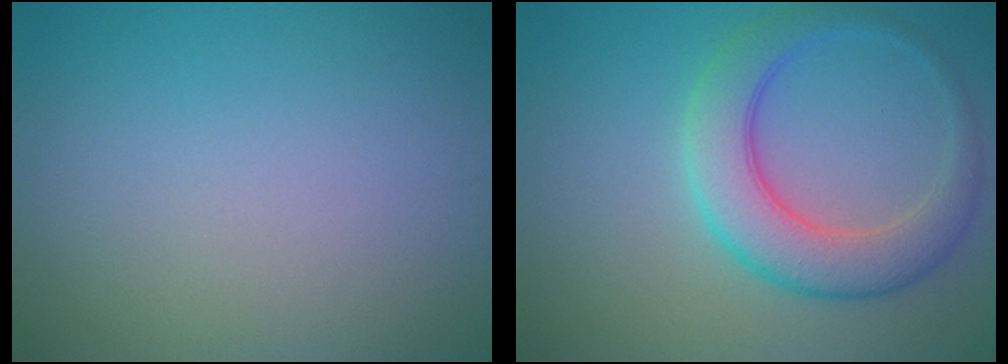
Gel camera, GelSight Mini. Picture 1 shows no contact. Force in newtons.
{"total": 5.5, "press": 5.5, "slide": 0.2}